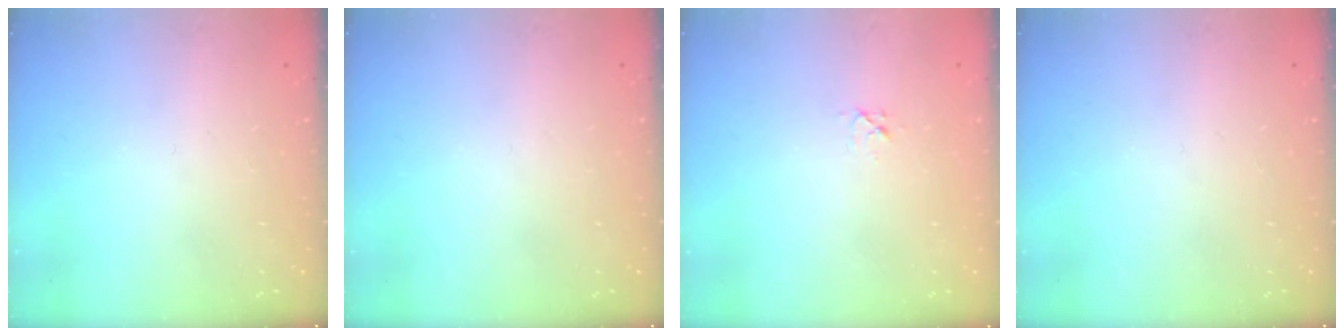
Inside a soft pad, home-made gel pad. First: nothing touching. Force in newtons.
{"total": 0.0}
{"total": 3.4, "press": 3.4, "slide": 0.4}
{"total": 0.0}